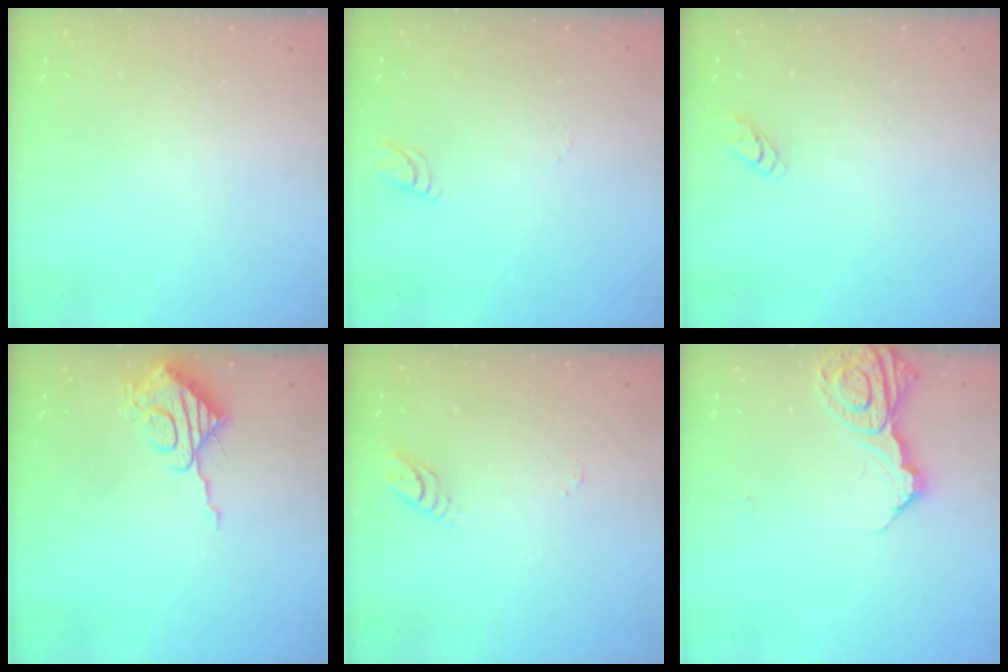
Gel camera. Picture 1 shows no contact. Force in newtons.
{"total": 4.1, "press": 4.1, "slide": 0.4}
{"total": 2.8, "press": 2.8, "slide": 0.3}
{"total": 9.2, "press": 9.2, "slide": 0.3}
{"total": 3.9, "press": 3.8, "slide": 0.2}
{"total": 13.8, "press": 13.7, "slide": 1.6}